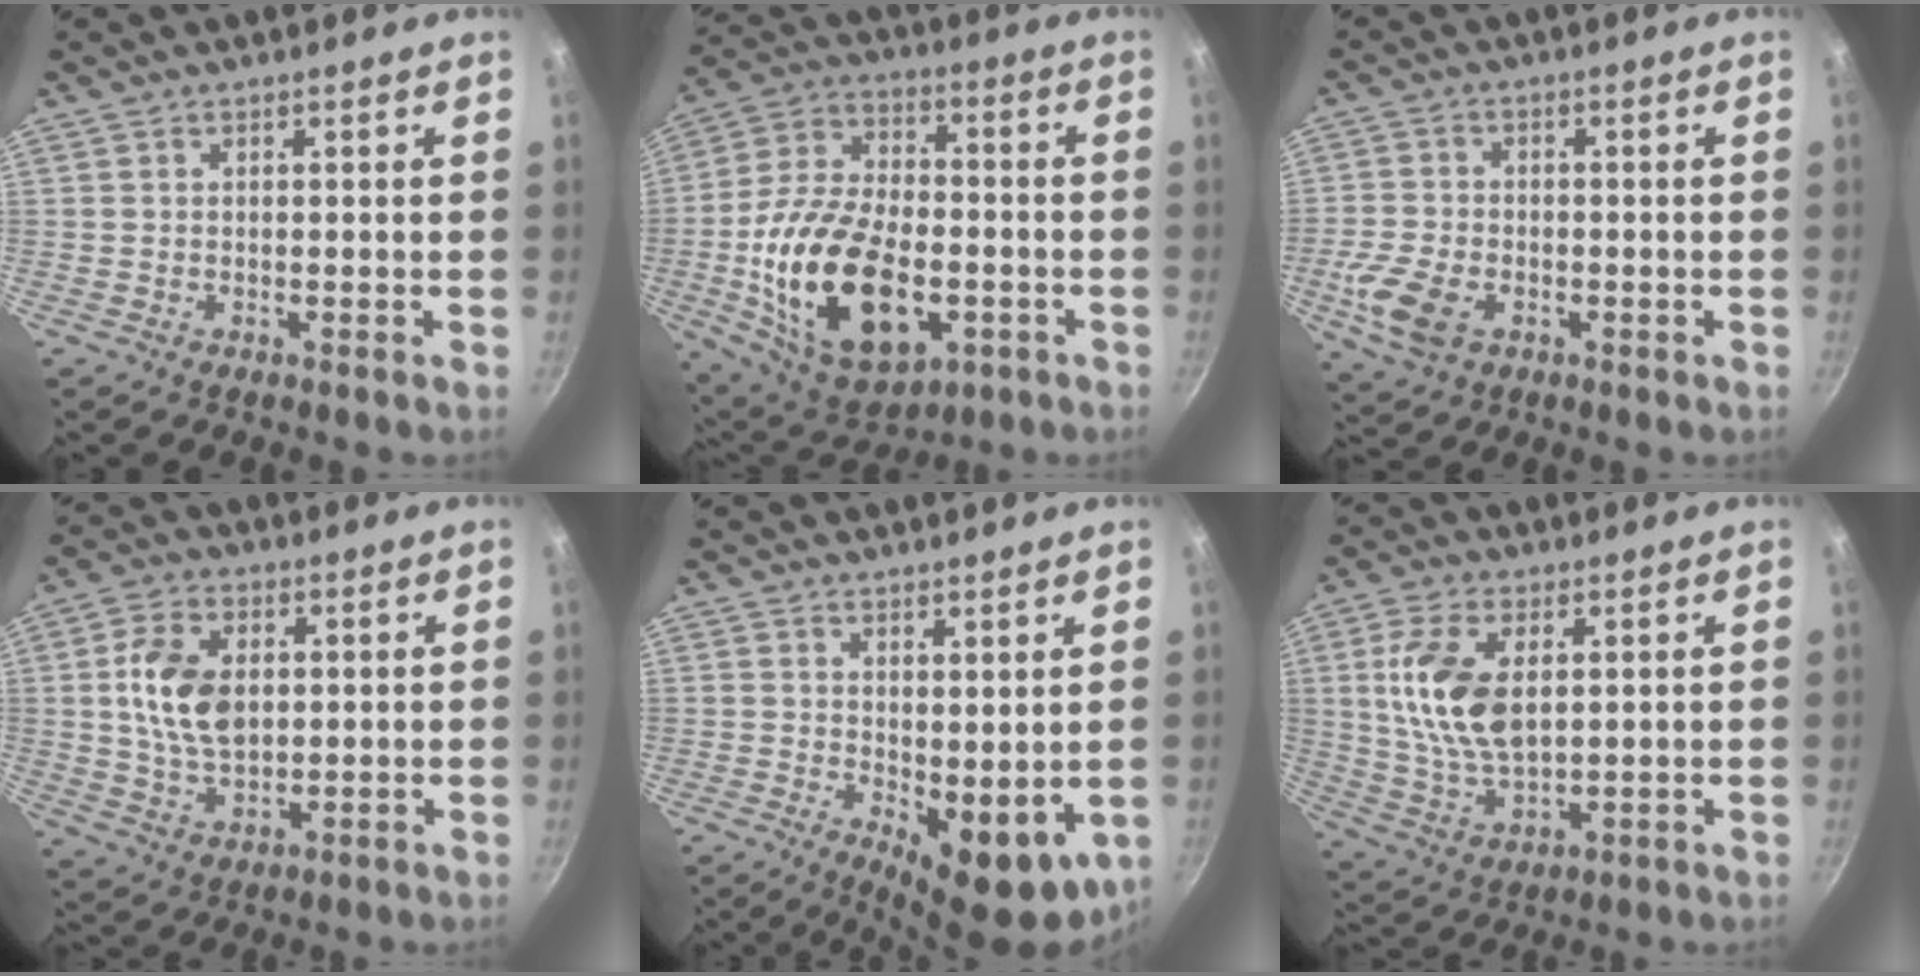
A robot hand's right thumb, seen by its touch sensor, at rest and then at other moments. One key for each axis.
{"total": 25.2, "fx": -5.7, "fy": 14.8, "fz": 19.5, "tx": -0.343, "ty": 0.025, "tz": -0.085}
{"total": 9.1, "fx": -2.9, "fy": 6.1, "fz": 6.1, "tx": -0.124, "ty": 0.008, "tz": -0.052}
{"total": 11.0, "fx": 1.5, "fy": 7.1, "fz": 8.3, "tx": -0.139, "ty": -0.002, "tz": 0.027}
{"total": 9.6, "fx": 0.6, "fy": 4.6, "fz": 8.4, "tx": -0.095, "ty": -0.019, "tz": 0.022}
{"total": 13.3, "fx": 2.7, "fy": 7.3, "fz": 10.8, "tx": -0.203, "ty": -0.015, "tz": 0.058}